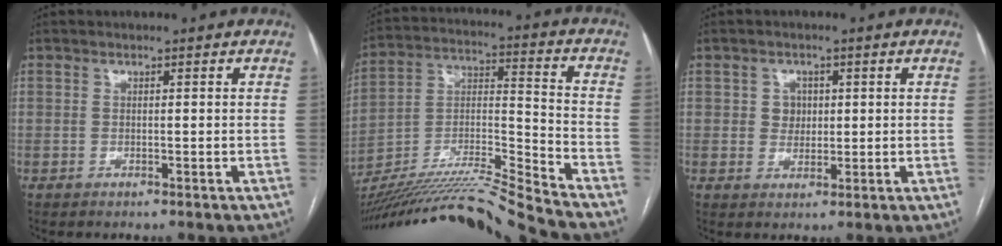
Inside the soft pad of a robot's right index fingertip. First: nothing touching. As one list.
[{"total": 22.0, "force": [-20.3, -3.1, 7.8], "torque": [-0.164, -0.007, -0.349]}, {"total": 3.0, "force": [0.6, 2.7, 1.1], "torque": [-0.011, 0.005, 0.010]}]